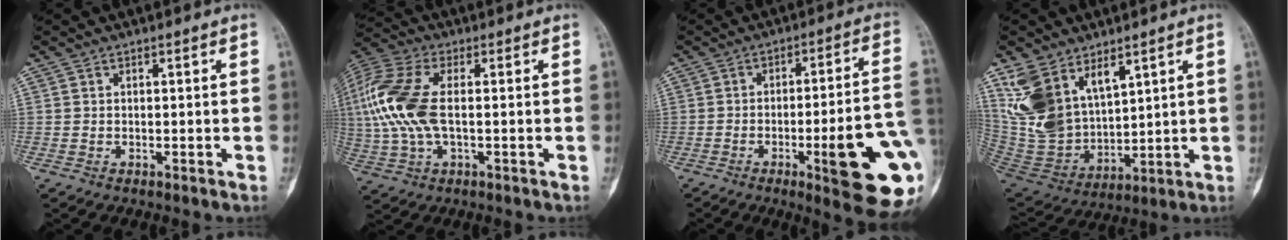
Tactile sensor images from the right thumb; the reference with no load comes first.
{"total": 15.0, "force": [0.9, 7.6, 12.8], "torque": [-0.306, 0.013, 0.016]}
{"total": 19.4, "force": [-5.6, 3.5, 18.3], "torque": [-0.192, 0.016, -0.065]}
{"total": 16.2, "force": [8.9, 9.7, 9.5], "torque": [-0.162, -0.037, 0.202]}